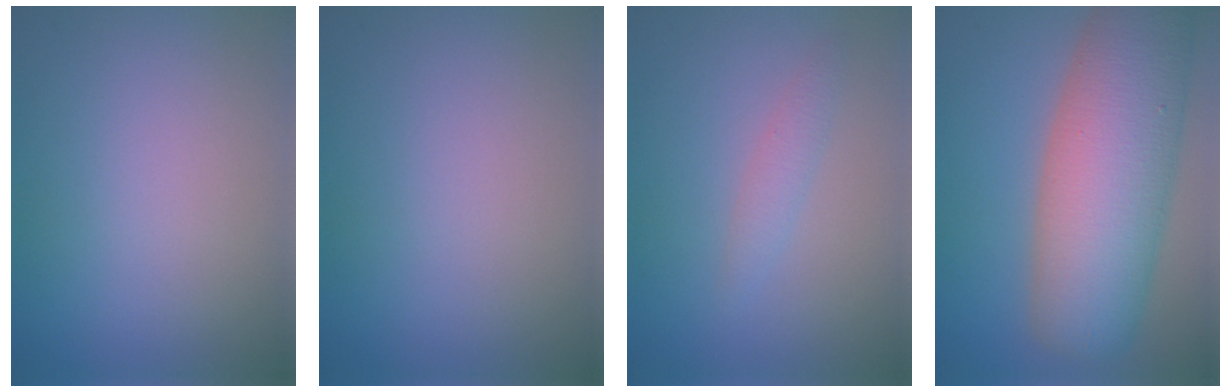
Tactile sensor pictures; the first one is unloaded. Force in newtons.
{"total": 0.0}
{"total": 1.3, "press": 1.3, "slide": 0.0}
{"total": 12.3, "press": 12.3, "slide": 0.8}